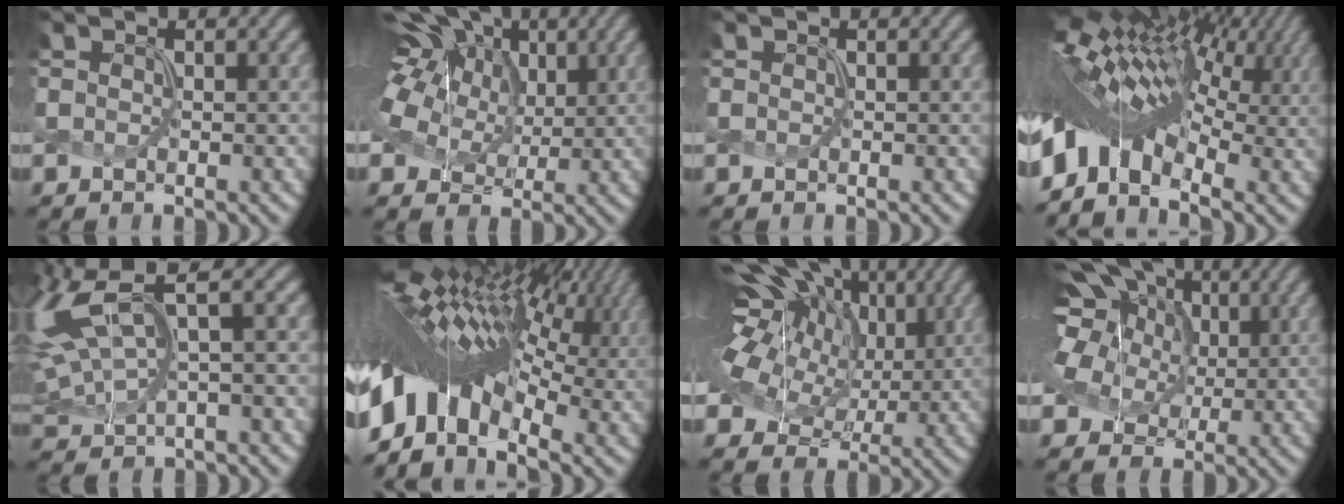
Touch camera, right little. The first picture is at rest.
{"total": 14.6, "force": [5.6, 9.6, 9.5], "torque": [-0.185, 0.042, 0.074]}
{"total": 0.0}
{"total": 14.1, "force": [1.4, 7.1, 12.1], "torque": [-0.236, 0.029, 0.024]}
{"total": 8.7, "force": [3.3, 3.2, 7.3], "torque": [-0.184, 0.017, 0.062]}
{"total": 14.8, "force": [0.2, 7.8, 12.5], "torque": [-0.241, 0.037, -0.007]}
{"total": 18.2, "force": [5.7, 11.6, 12.8], "torque": [-0.245, 0.046, 0.079]}
{"total": 13.4, "force": [5.2, 9.6, 7.8], "torque": [-0.170, 0.049, 0.066]}